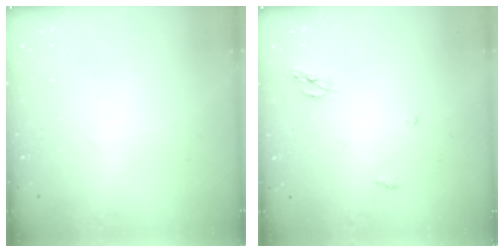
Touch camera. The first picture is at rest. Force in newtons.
{"total": 5.5, "press": 5.5, "slide": 0.2}